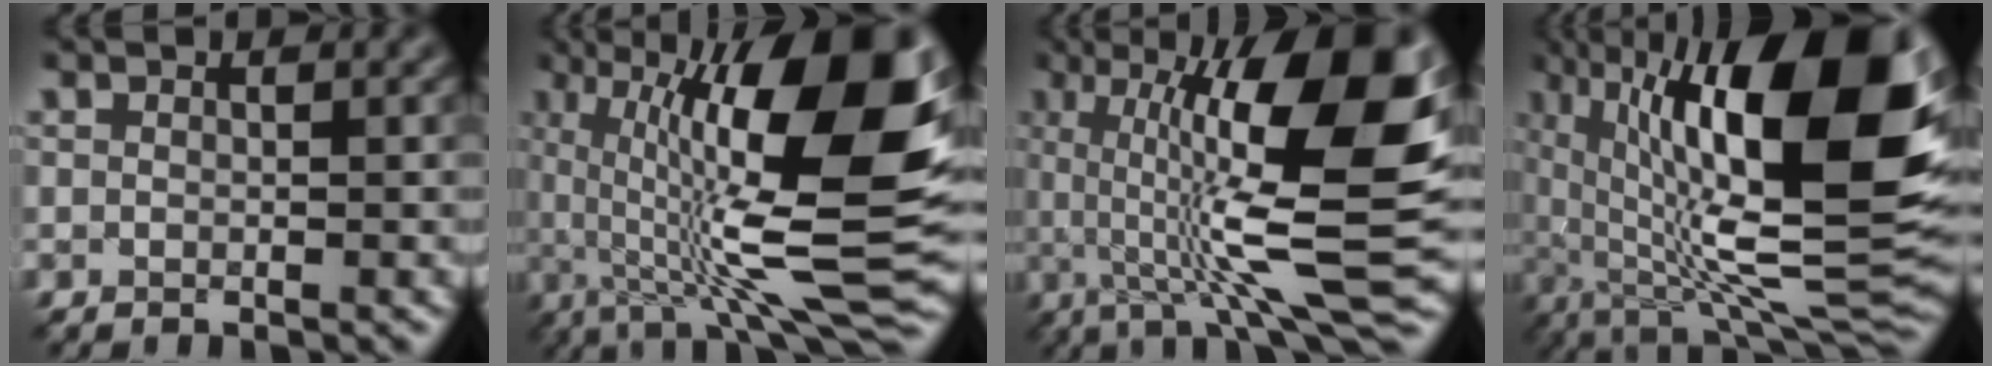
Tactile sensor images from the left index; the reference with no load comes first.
{"total": 16.2, "force": [1.7, 4.8, 15.4], "torque": [-0.249, 0.001, 0.027]}
{"total": 14.3, "force": [1.6, 3.5, 13.7], "torque": [-0.226, 0.001, 0.029]}
{"total": 18.7, "force": [4.2, 6.4, 17.0], "torque": [-0.270, 0.016, 0.078]}